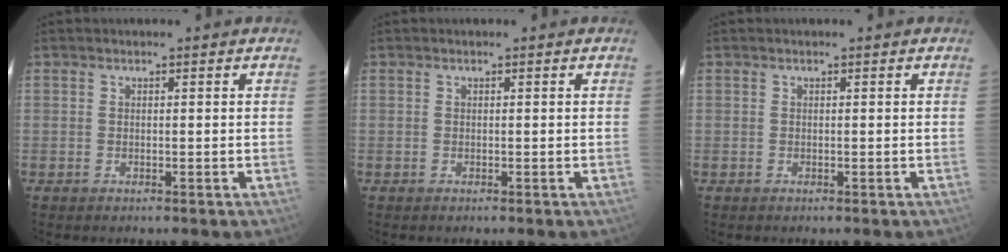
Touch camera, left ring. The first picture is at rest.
{"total": 0.0}
{"total": 0.0}